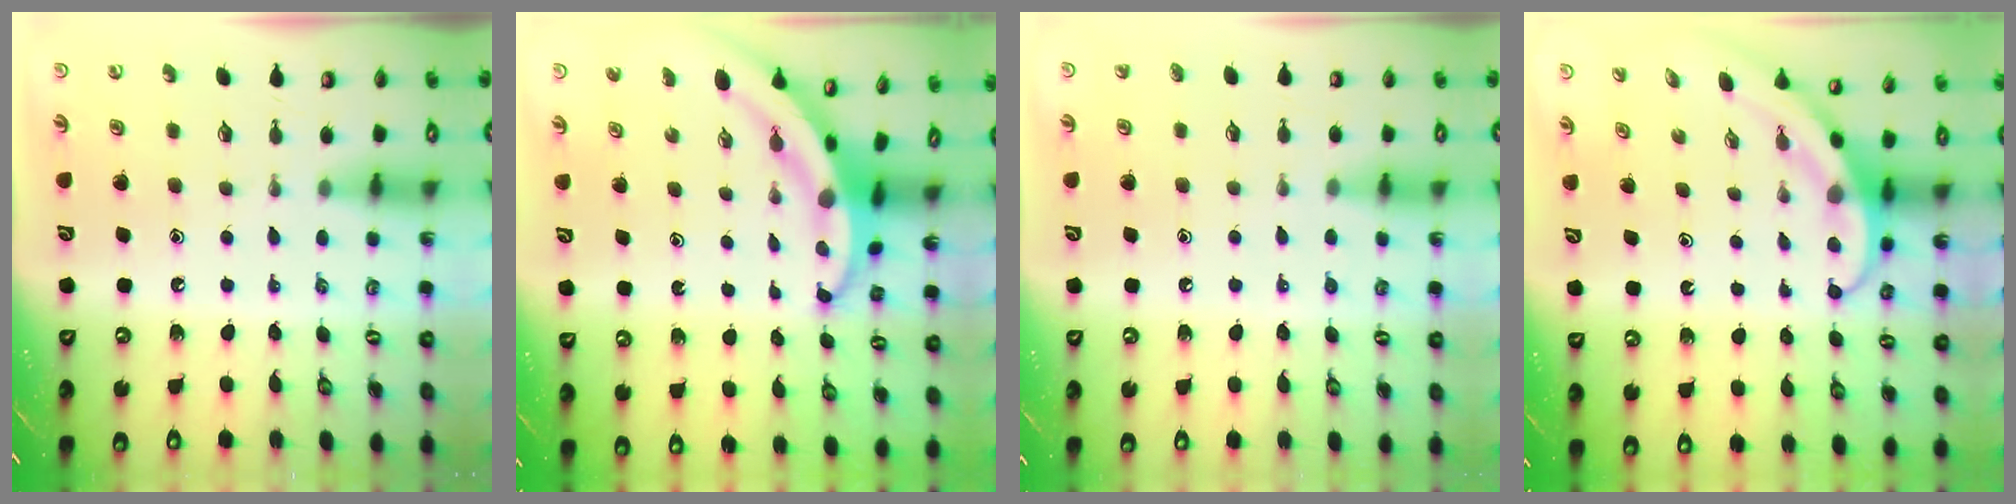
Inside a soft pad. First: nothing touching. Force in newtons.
{"total": 4.3, "press": 4.2, "slide": 0.6}
{"total": 5.4, "press": 5.4, "slide": 0.6}
{"total": 3.8, "press": 3.8, "slide": 0.3}